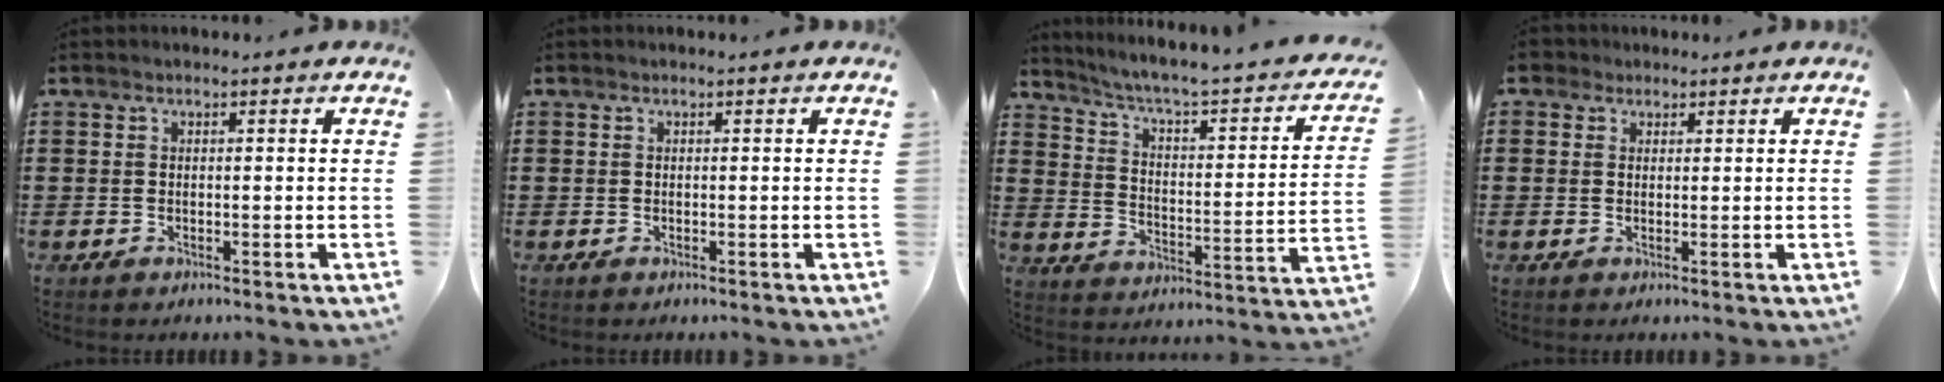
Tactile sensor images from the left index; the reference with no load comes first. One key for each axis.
{"total": 0.0}
{"total": 3.2, "fx": 2.2, "fy": 0.2, "fz": 2.3, "tx": -0.061, "ty": -0.033, "tz": 0.024}
{"total": 2.0, "fx": 1.3, "fy": 1.5, "fz": 0.3, "tx": -0.014, "ty": 0.011, "tz": 0.024}